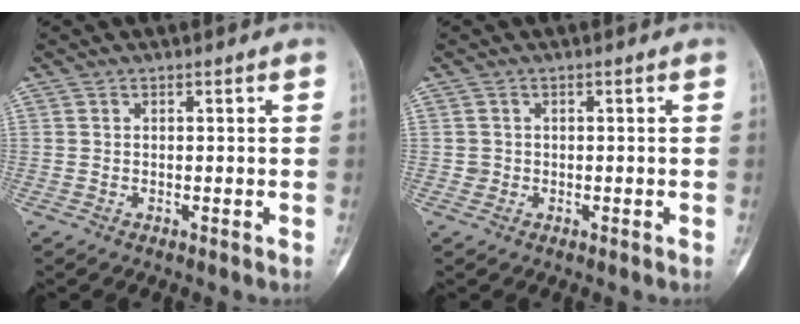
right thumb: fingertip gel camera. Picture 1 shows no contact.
{"total": 0.9, "force": [-0.2, 0.9, -0.1], "torque": [0.006, 0.006, -0.006]}